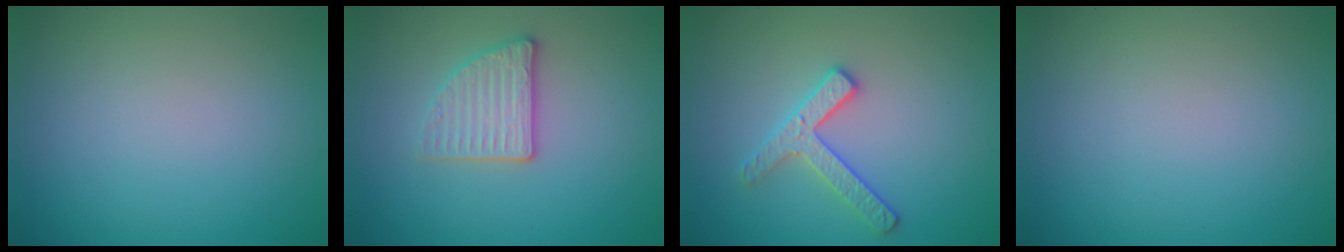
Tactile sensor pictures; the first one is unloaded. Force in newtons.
{"total": 2.8, "press": 2.7, "slide": 0.9}
{"total": 2.6, "press": 2.5, "slide": 0.4}
{"total": 0.0}